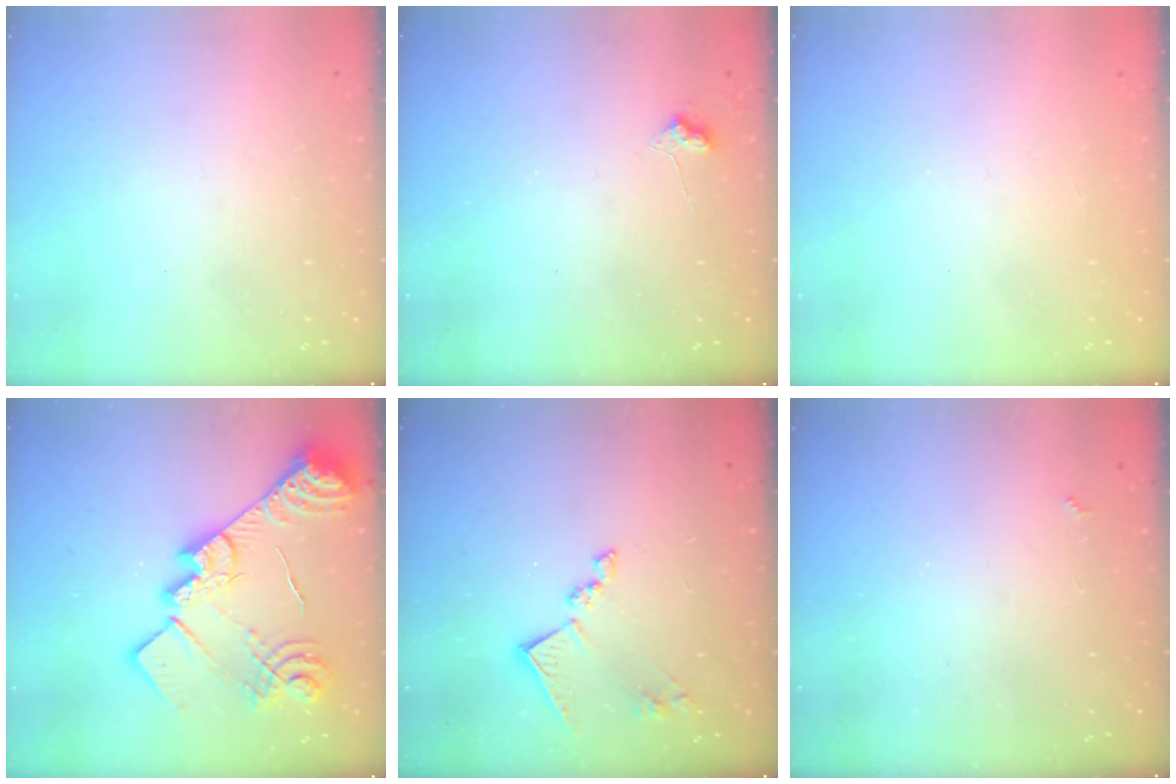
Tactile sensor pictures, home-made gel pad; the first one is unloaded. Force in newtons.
{"total": 7.0, "press": 6.9, "slide": 0.8}
{"total": 1.1, "press": 1.1, "slide": 0.1}
{"total": 26.5, "press": 26.4, "slide": 2.2}
{"total": 12.8, "press": 12.8, "slide": 0.8}
{"total": 2.3, "press": 2.3, "slide": 0.4}